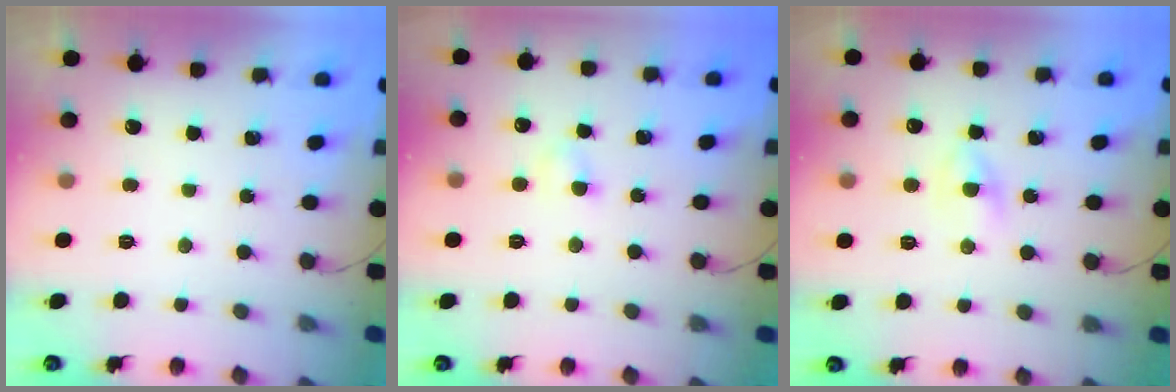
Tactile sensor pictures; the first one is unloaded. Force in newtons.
{"total": 2.5, "press": 2.4, "slide": 0.9}
{"total": 3.0, "press": 2.9, "slide": 1.0}